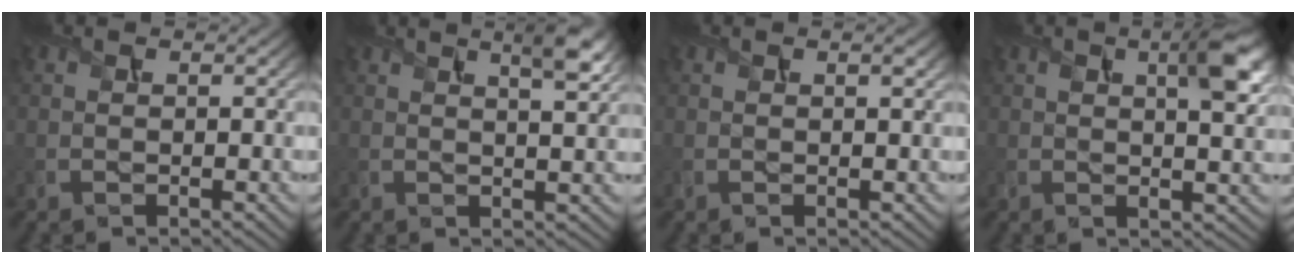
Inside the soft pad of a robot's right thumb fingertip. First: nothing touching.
{"total": 4.6, "force": [2.5, 0.9, 3.7], "torque": [-0.060, 0.005, 0.042]}
{"total": 1.2, "force": [0.5, 0.3, 1.0], "torque": [-0.019, 0.000, 0.009]}
{"total": 6.3, "force": [2.2, 2.0, 5.5], "torque": [-0.087, 0.003, 0.033]}